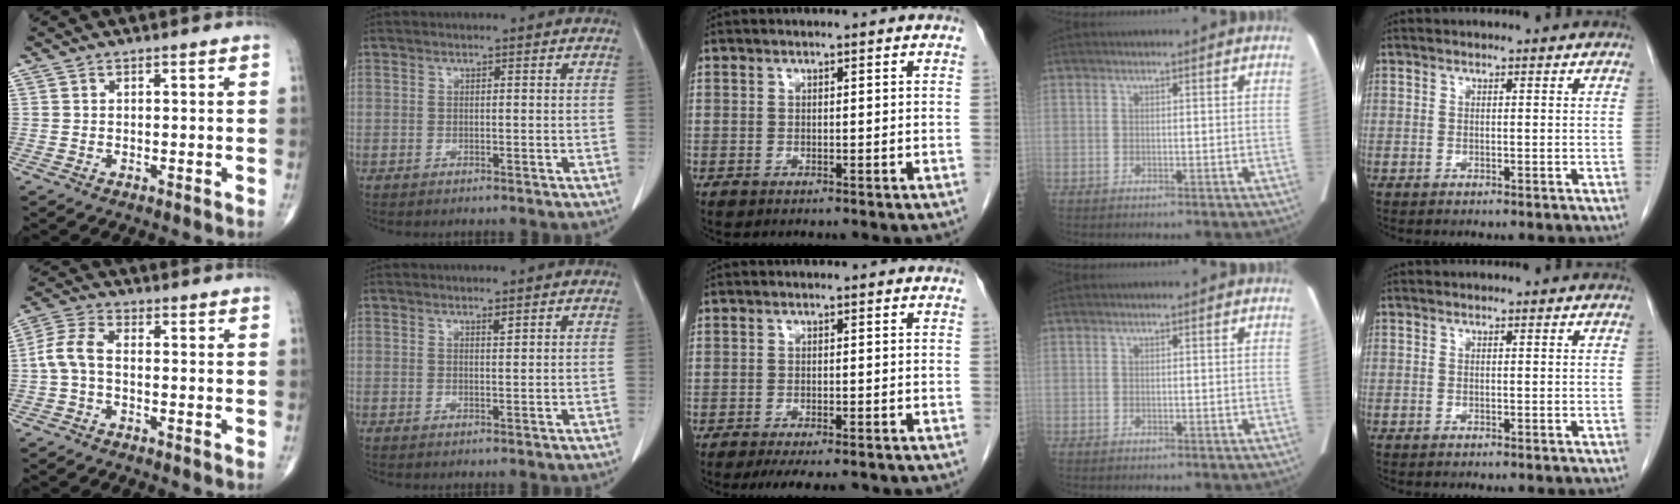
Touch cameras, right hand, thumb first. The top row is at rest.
{"thumb": {"total": 5.7, "force": [-0.9, 3.1, 4.8], "torque": [-0.108, 0.019, -0.028]}, "index": {"total": 0.7, "force": [0.6, 0.0, 0.4], "torque": [-0.010, -0.005, 0.009]}, "middle": {"total": 8.0, "force": [-6.8, 1.7, 3.8], "torque": [-0.048, -0.012, -0.094]}}